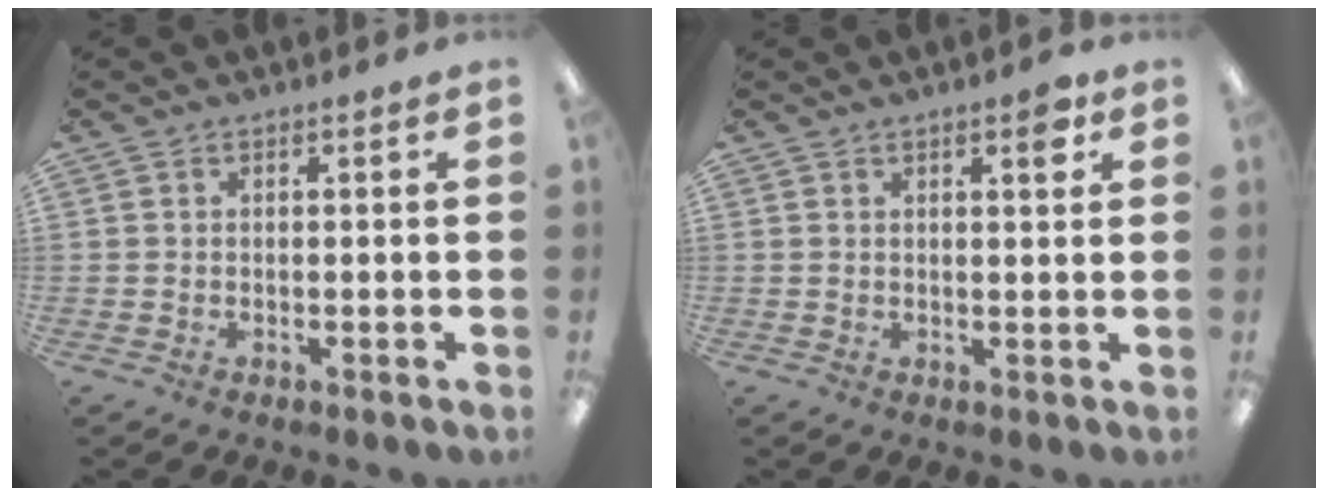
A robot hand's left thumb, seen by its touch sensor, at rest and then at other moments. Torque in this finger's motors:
{"motor_torque": [0.13, 0.25, 0.05, -0.15, 0.00]}